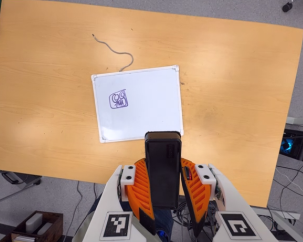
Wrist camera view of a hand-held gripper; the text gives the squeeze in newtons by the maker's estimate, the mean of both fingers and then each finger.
{"total": 11.3, "left": 8.7, "right": 13.8}